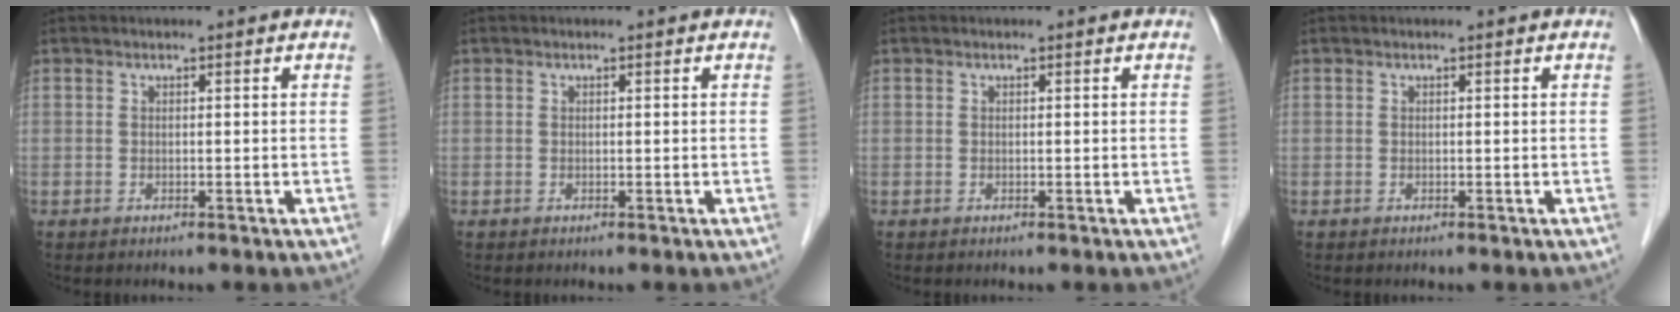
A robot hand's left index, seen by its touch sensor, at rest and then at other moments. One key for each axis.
{"total": 0.0}
{"total": 0.0}
{"total": 0.0}